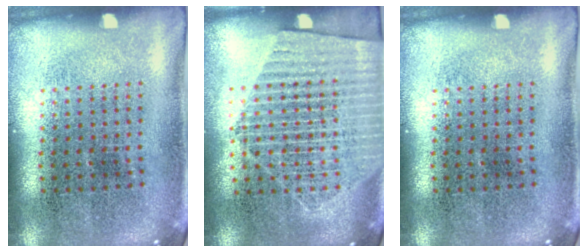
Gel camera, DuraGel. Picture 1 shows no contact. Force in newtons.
{"total": 1.5, "press": 1.3, "slide": 0.7}
{"total": 0.0}